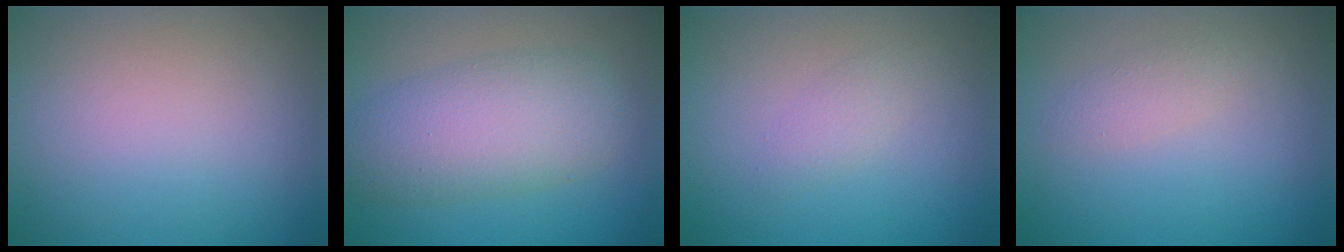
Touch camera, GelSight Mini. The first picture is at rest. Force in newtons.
{"total": 6.6, "press": 6.6, "slide": 0.1}
{"total": 1.3, "press": 1.3, "slide": 0.0}
{"total": 1.4, "press": 1.4, "slide": 0.1}